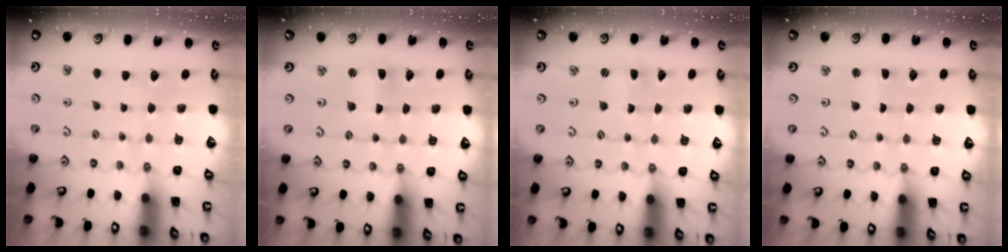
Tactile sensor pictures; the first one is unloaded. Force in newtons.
{"total": 2.1, "press": 2.1, "slide": 0.4}
{"total": 1.6, "press": 1.5, "slide": 0.3}
{"total": 0.9, "press": 0.9, "slide": 0.0}